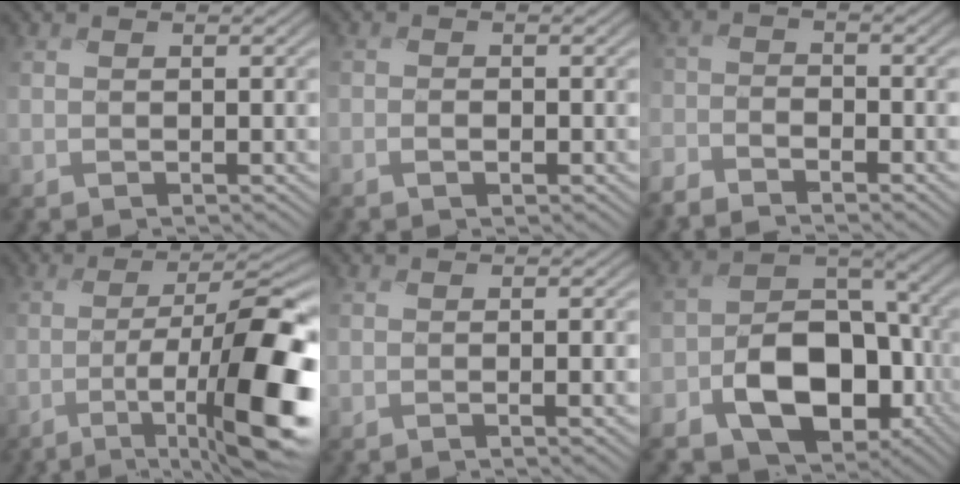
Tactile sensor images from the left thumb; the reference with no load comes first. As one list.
[{"total": 1.4, "force": [-0.7, 0.5, 1.1], "torque": [-0.022, 0.000, -0.013]}, {"total": 4.4, "force": [-4.1, 1.0, 1.1], "torque": [-0.030, -0.013, -0.092]}, {"total": 14.9, "force": [-4.9, 3.5, 13.6], "torque": [-0.201, -0.004, -0.080]}, {"total": 2.6, "force": [-0.3, 0.4, 2.5], "torque": [-0.039, 0.002, -0.006]}, {"total": 15.0, "force": [-6.0, 10.2, 9.1], "torque": [-0.163, -0.029, -0.100]}]